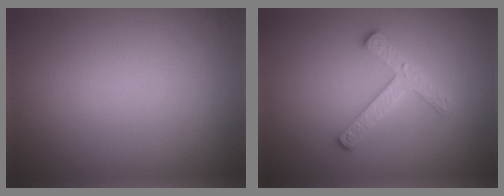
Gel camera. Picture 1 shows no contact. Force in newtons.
{"total": 2.9, "press": 2.8, "slide": 0.6}